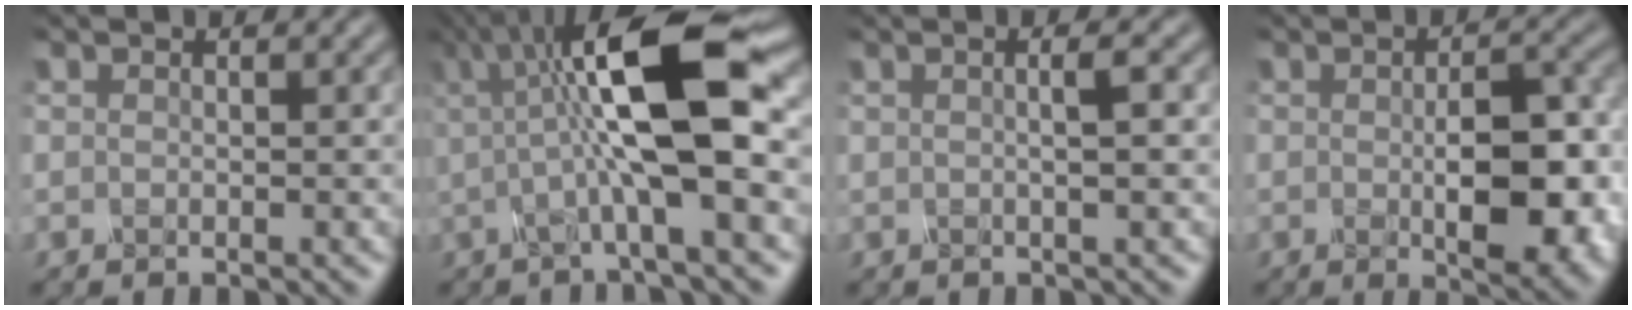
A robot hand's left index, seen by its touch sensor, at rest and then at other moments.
{"total": 10.7, "force": [1.7, 2.5, 10.3], "torque": [-0.172, 0.010, 0.030]}
{"total": 3.0, "force": [0.5, 1.1, 2.7], "torque": [-0.011, 0.010, -0.012]}
{"total": 7.2, "force": [-0.7, 3.0, 6.5], "torque": [-0.099, -0.009, -0.003]}